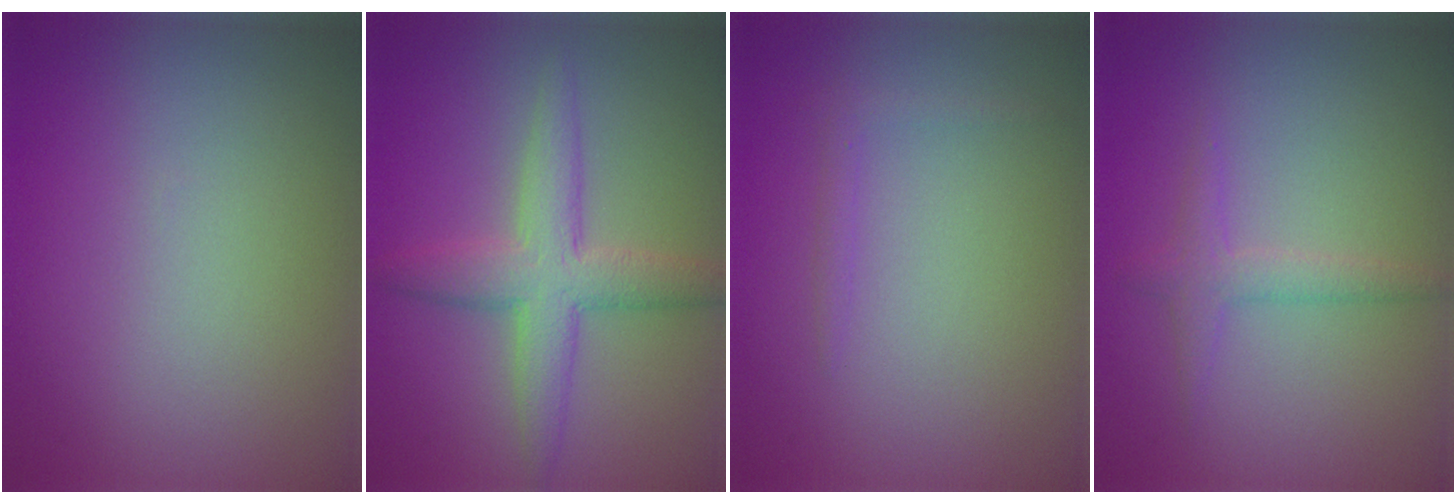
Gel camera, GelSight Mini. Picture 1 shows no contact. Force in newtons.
{"total": 4.6, "press": 4.6, "slide": 0.1}
{"total": 1.1, "press": 1.1, "slide": 0.1}
{"total": 1.8, "press": 1.8, "slide": 0.1}